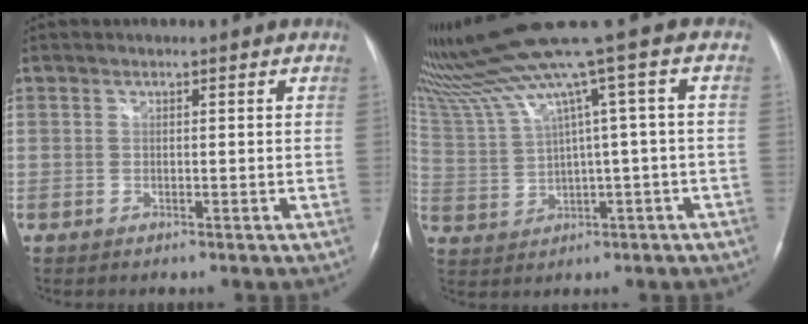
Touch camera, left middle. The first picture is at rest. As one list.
[{"total": 9.9, "force": [6.1, -1.8, 7.6], "torque": [-0.147, 0.025, 0.122]}]